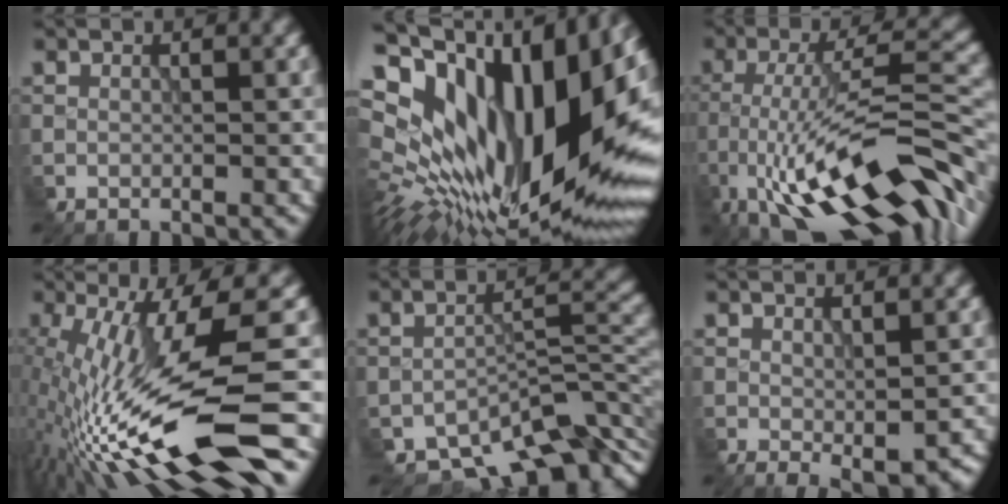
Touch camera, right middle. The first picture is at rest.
{"total": 20.7, "force": [3.3, 10.2, 17.7], "torque": [-0.340, -0.021, 0.060]}
{"total": 13.8, "force": [-7.2, 3.9, 11.1], "torque": [-0.188, 0.013, -0.124]}
{"total": 15.6, "force": [-3.0, 3.8, 14.8], "torque": [-0.284, -0.006, -0.048]}
{"total": 8.9, "force": [-6.9, 3.3, 4.6], "torque": [-0.054, -0.006, -0.111]}
{"total": 2.9, "force": [-0.7, 1.1, 2.6], "torque": [-0.037, -0.013, -0.002]}